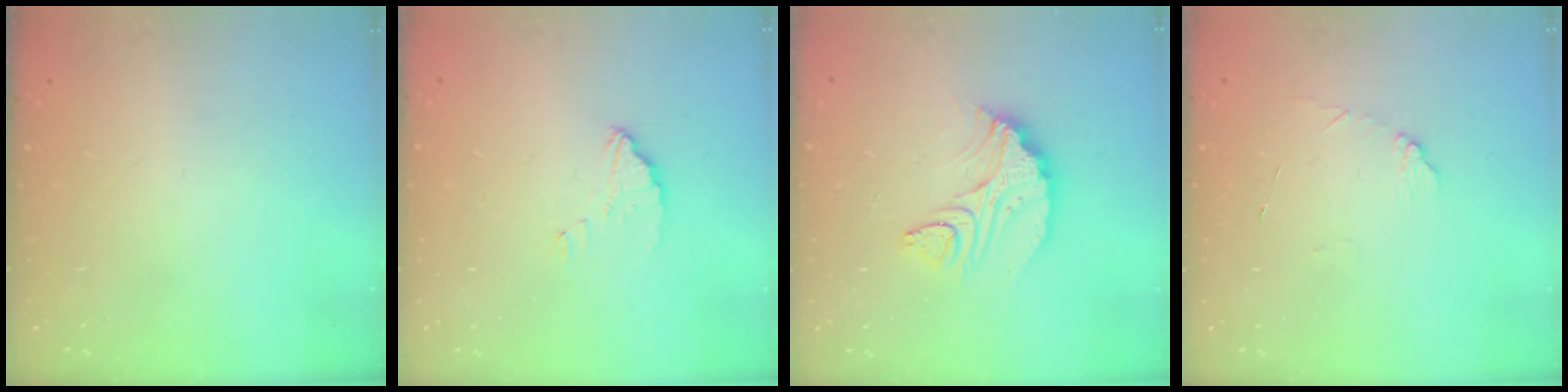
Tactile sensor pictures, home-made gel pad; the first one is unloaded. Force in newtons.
{"total": 2.8, "press": 2.8, "slide": 0.1}
{"total": 10.3, "press": 10.3, "slide": 0.6}
{"total": 5.8, "press": 5.7, "slide": 0.5}